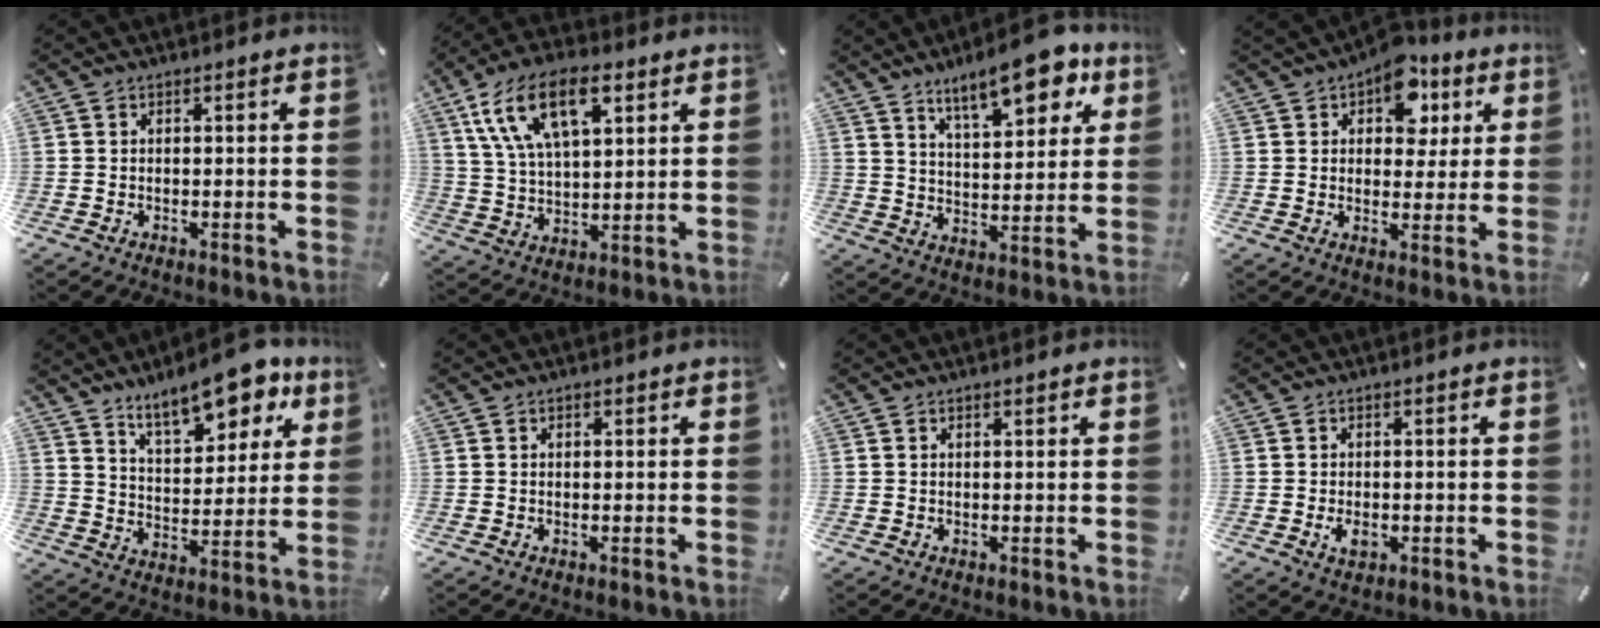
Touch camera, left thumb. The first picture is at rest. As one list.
[{"total": 16.0, "force": [7.8, 8.0, 11.5], "torque": [-0.244, -0.010, 0.133]}, {"total": 15.1, "force": [10.3, 5.9, 9.3], "torque": [-0.135, -0.050, 0.172]}, {"total": 11.8, "force": [5.9, 7.5, 6.9], "torque": [-0.089, -0.027, 0.103]}, {"total": 14.9, "force": [11.4, 6.1, 7.5], "torque": [-0.121, -0.065, 0.198]}, {"total": 0.6, "force": [0.2, 0.5, 0.2], "torque": [-0.004, 0.003, 0.003]}, {"total": 0.6, "force": [0.4, 0.2, 0.4], "torque": [-0.006, 0.000, 0.007]}, {"total": 2.8, "force": [-0.6, 1.7, 2.1], "torque": [-0.053, -0.003, -0.013]}]